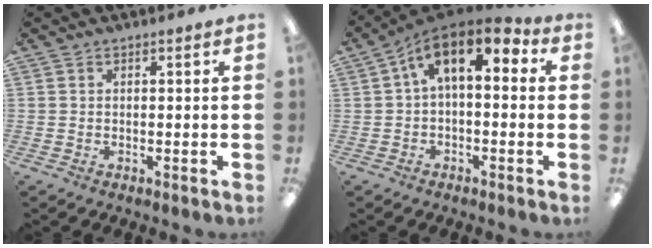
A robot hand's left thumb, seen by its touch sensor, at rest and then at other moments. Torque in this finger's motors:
{"motor_torque": [-0.17, 0.87, 1.04, 0.56, 0.11]}